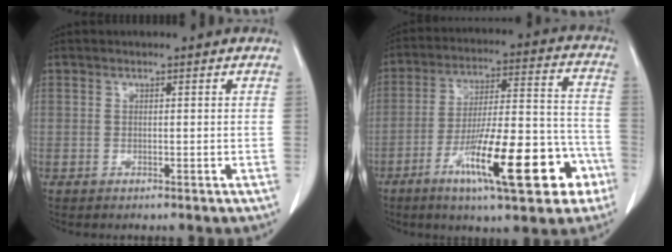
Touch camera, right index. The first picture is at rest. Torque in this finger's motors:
{"motor_torque": [0.88, -0.35, 0.59, 0.13]}